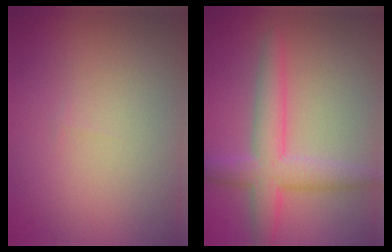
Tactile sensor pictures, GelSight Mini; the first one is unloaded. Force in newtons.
{"total": 4.6, "press": 4.6, "slide": 0.1}